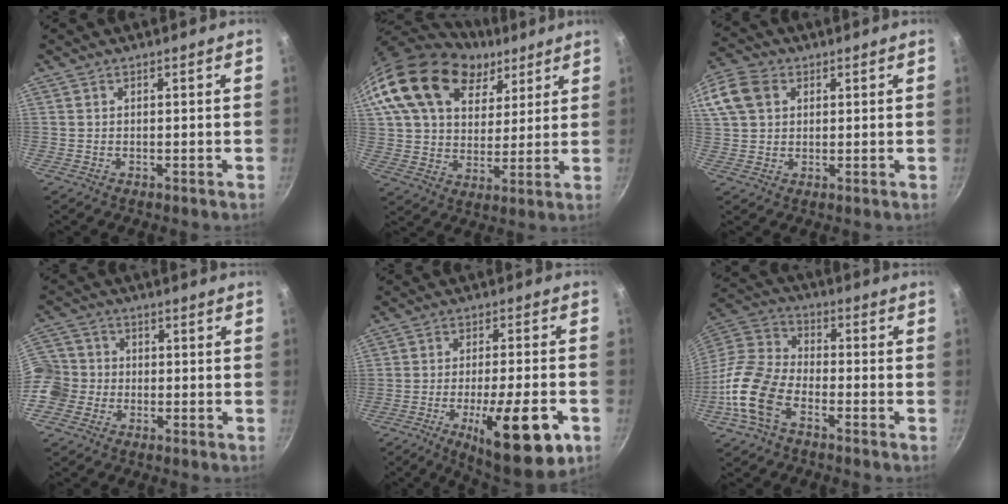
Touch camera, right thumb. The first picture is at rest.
{"total": 21.5, "force": [11.6, 14.0, 11.4], "torque": [-0.183, -0.022, 0.203]}
{"total": 16.0, "force": [5.3, 12.6, 8.4], "torque": [-0.209, 0.039, 0.092]}
{"total": 10.0, "force": [-2.6, 8.9, 3.6], "torque": [-0.053, 0.032, -0.066]}
{"total": 17.6, "force": [-6.8, 4.7, 15.5], "torque": [-0.210, 0.015, -0.096]}
{"total": 14.1, "force": [-6.6, 8.1, 9.5], "torque": [-0.186, 0.047, -0.152]}